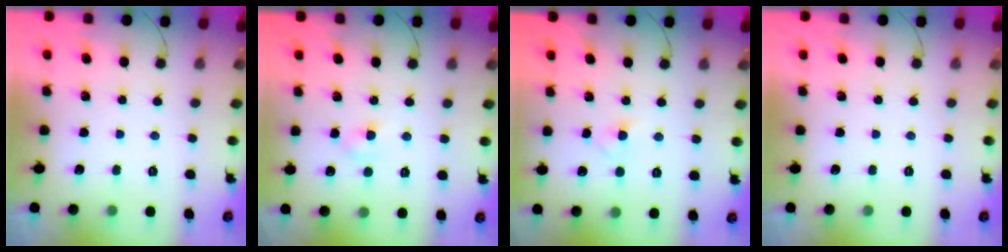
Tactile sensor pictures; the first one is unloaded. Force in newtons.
{"total": 2.8, "press": 2.6, "slide": 1.0}
{"total": 2.5, "press": 2.4, "slide": 0.6}
{"total": 0.0}